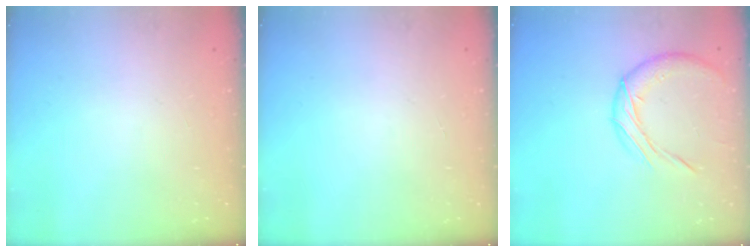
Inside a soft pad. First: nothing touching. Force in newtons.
{"total": 0.0}
{"total": 9.8, "press": 9.8, "slide": 1.0}